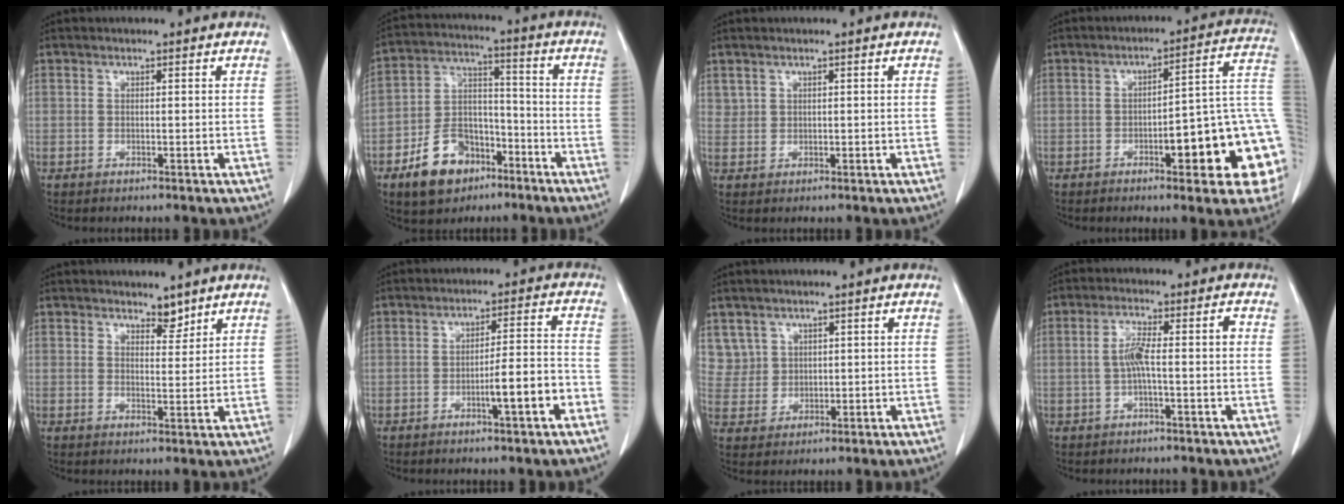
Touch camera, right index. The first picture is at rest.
{"total": 11.6, "force": [-6.5, 7.6, 5.8], "torque": [-0.118, 0.021, -0.108]}
{"total": 1.2, "force": [0.7, 0.9, 0.2], "torque": [0.003, 0.007, 0.015]}
{"total": 16.6, "force": [-4.4, 3.2, 15.7], "torque": [-0.118, 0.038, -0.047]}
{"total": 2.6, "force": [2.3, 1.0, 0.8], "torque": [-0.008, -0.006, 0.036]}
{"total": 7.0, "force": [-3.2, 0.3, 6.3], "torque": [-0.093, 0.011, -0.046]}
{"total": 4.4, "force": [2.2, 3.8, -0.3], "torque": [0.014, 0.008, 0.049]}
{"total": 4.9, "force": [-0.6, 0.6, 4.9], "torque": [-0.096, 0.020, -0.008]}